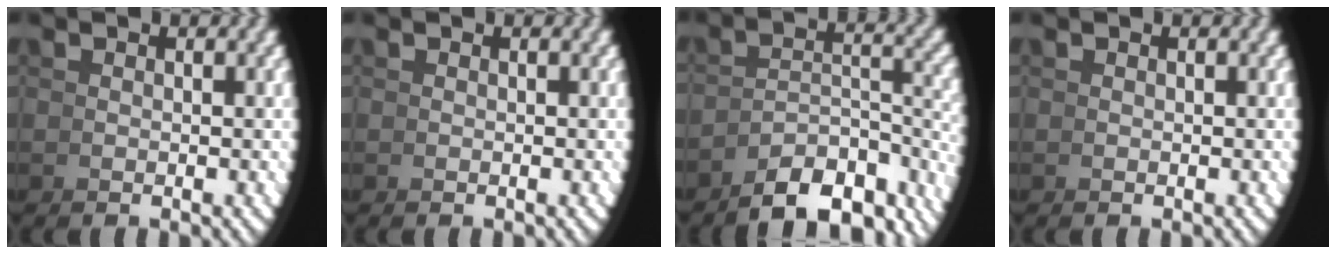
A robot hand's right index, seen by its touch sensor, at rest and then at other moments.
{"total": 0.0}
{"total": 9.4, "force": [-6.9, 3.3, 5.4], "torque": [-0.077, -0.026, -0.090]}
{"total": 0.0}